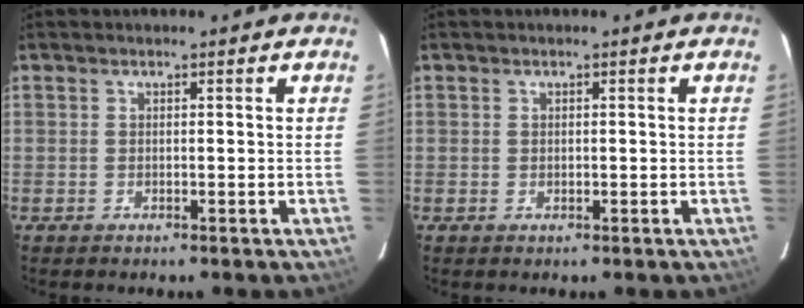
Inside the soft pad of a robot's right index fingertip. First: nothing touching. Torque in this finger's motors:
{"motor_torque": [-0.20, 0.12, -0.09, -0.02]}